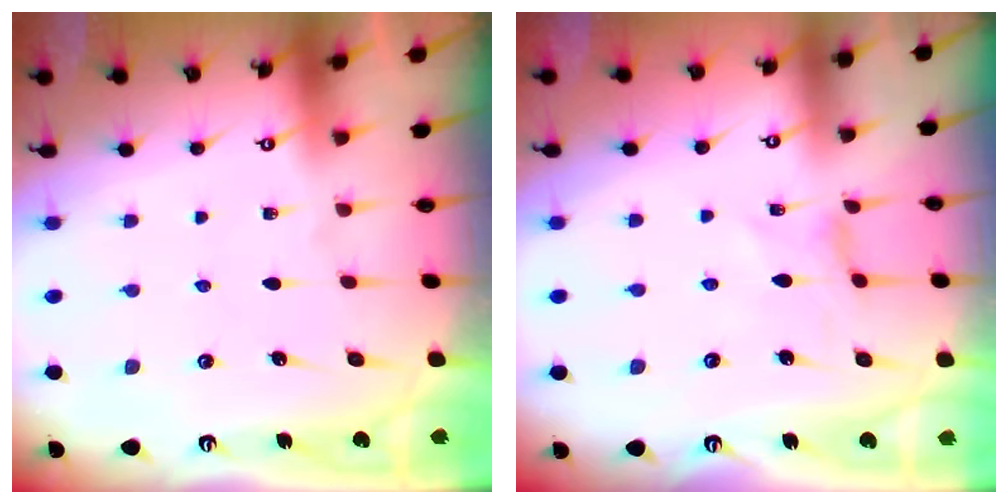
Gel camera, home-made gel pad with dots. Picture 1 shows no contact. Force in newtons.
{"total": 0.0}